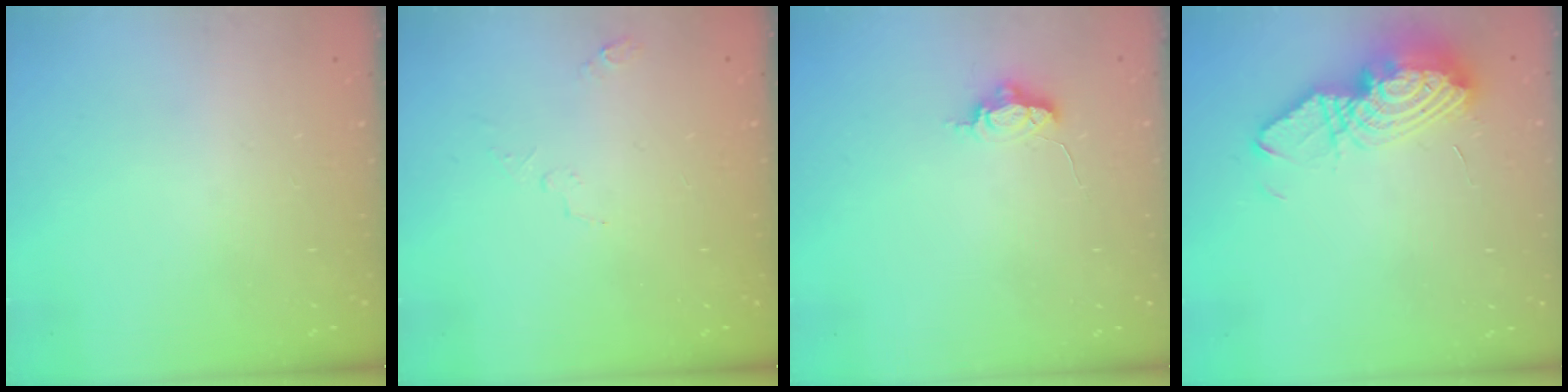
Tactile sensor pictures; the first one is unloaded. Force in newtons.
{"total": 5.1, "press": 3.0, "slide": 4.1}
{"total": 5.3, "press": 5.3, "slide": 0.4}
{"total": 12.7, "press": 12.7, "slide": 1.3}